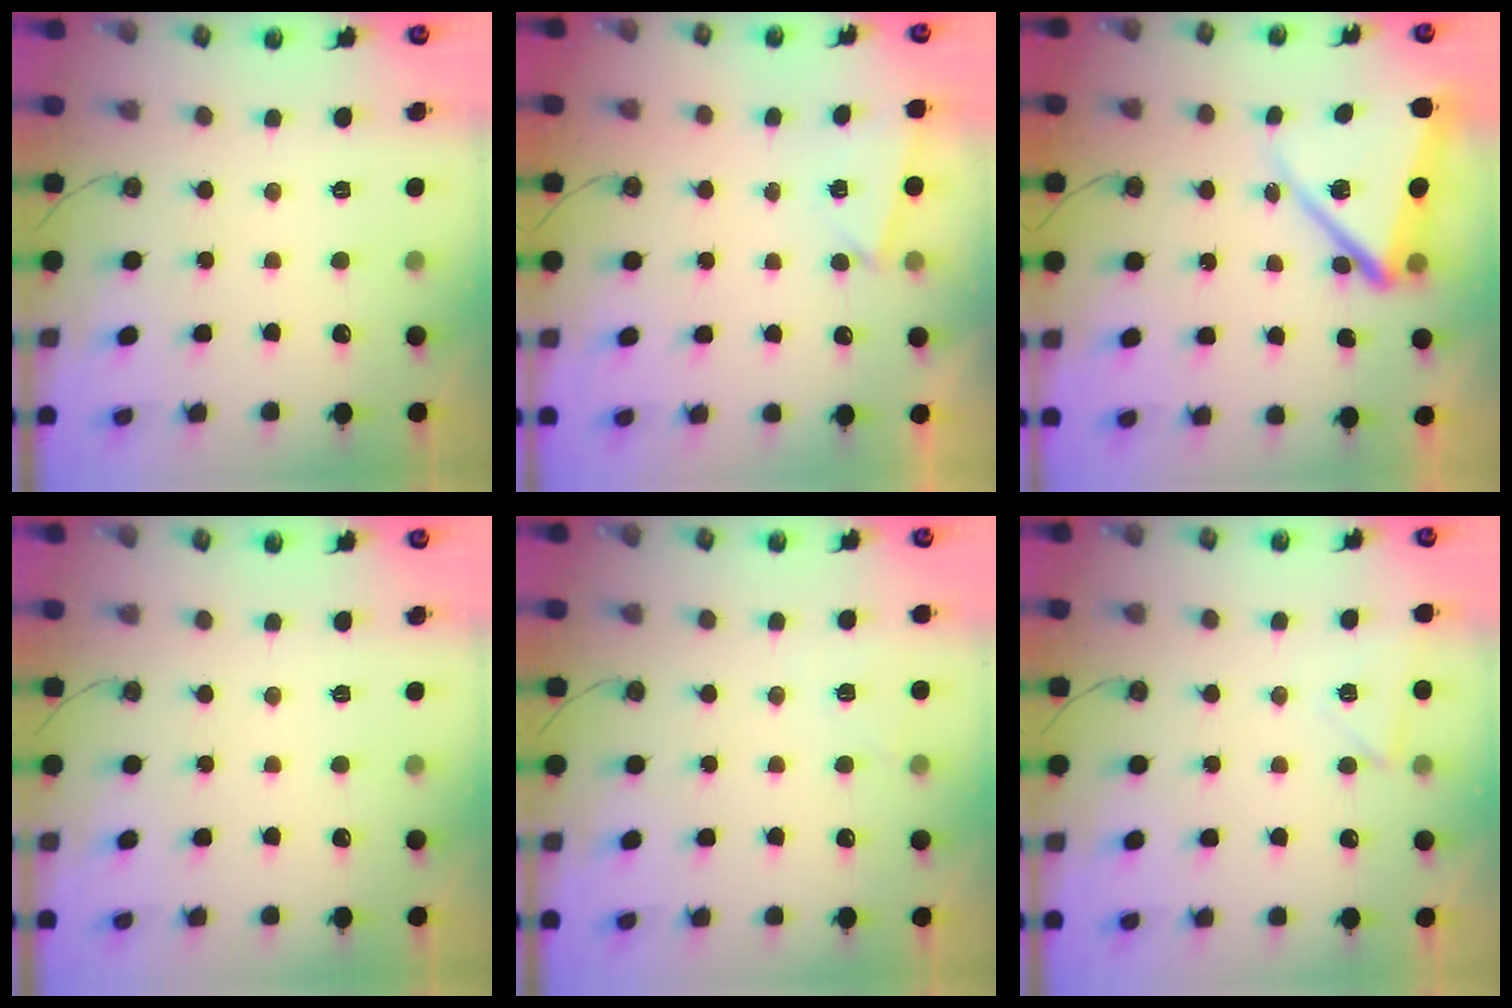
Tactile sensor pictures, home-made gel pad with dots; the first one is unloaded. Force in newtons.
{"total": 2.9, "press": 2.1, "slide": 2.0}
{"total": 12.9, "press": 12.8, "slide": 1.8}
{"total": 0.0}
{"total": 4.5, "press": 4.1, "slide": 1.8}
{"total": 5.1, "press": 5.1, "slide": 0.5}